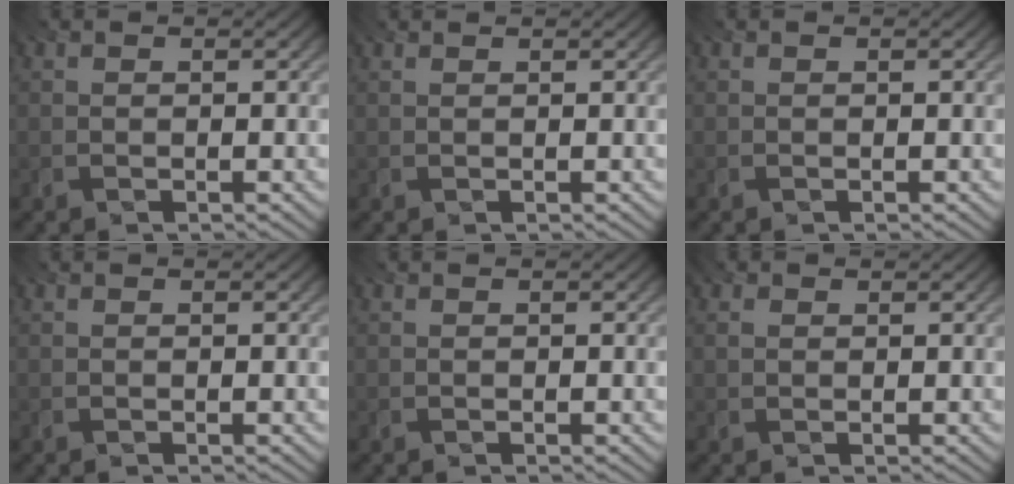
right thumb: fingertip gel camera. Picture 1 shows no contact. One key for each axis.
{"total": 1.0, "fx": 0.9, "fy": 0.2, "fz": 0.5, "tx": -0.012, "ty": 0.000, "tz": 0.011}
{"total": 0.0}
{"total": 0.0}
{"total": 0.0}
{"total": 1.4, "fx": 0.8, "fy": 1.0, "fz": 0.7, "tx": -0.018, "ty": 0.001, "tz": 0.011}